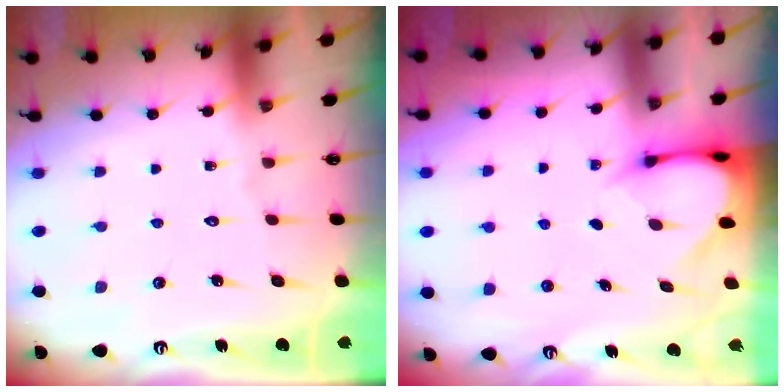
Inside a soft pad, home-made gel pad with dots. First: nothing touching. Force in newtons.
{"total": 3.5, "press": 3.5, "slide": 0.2}